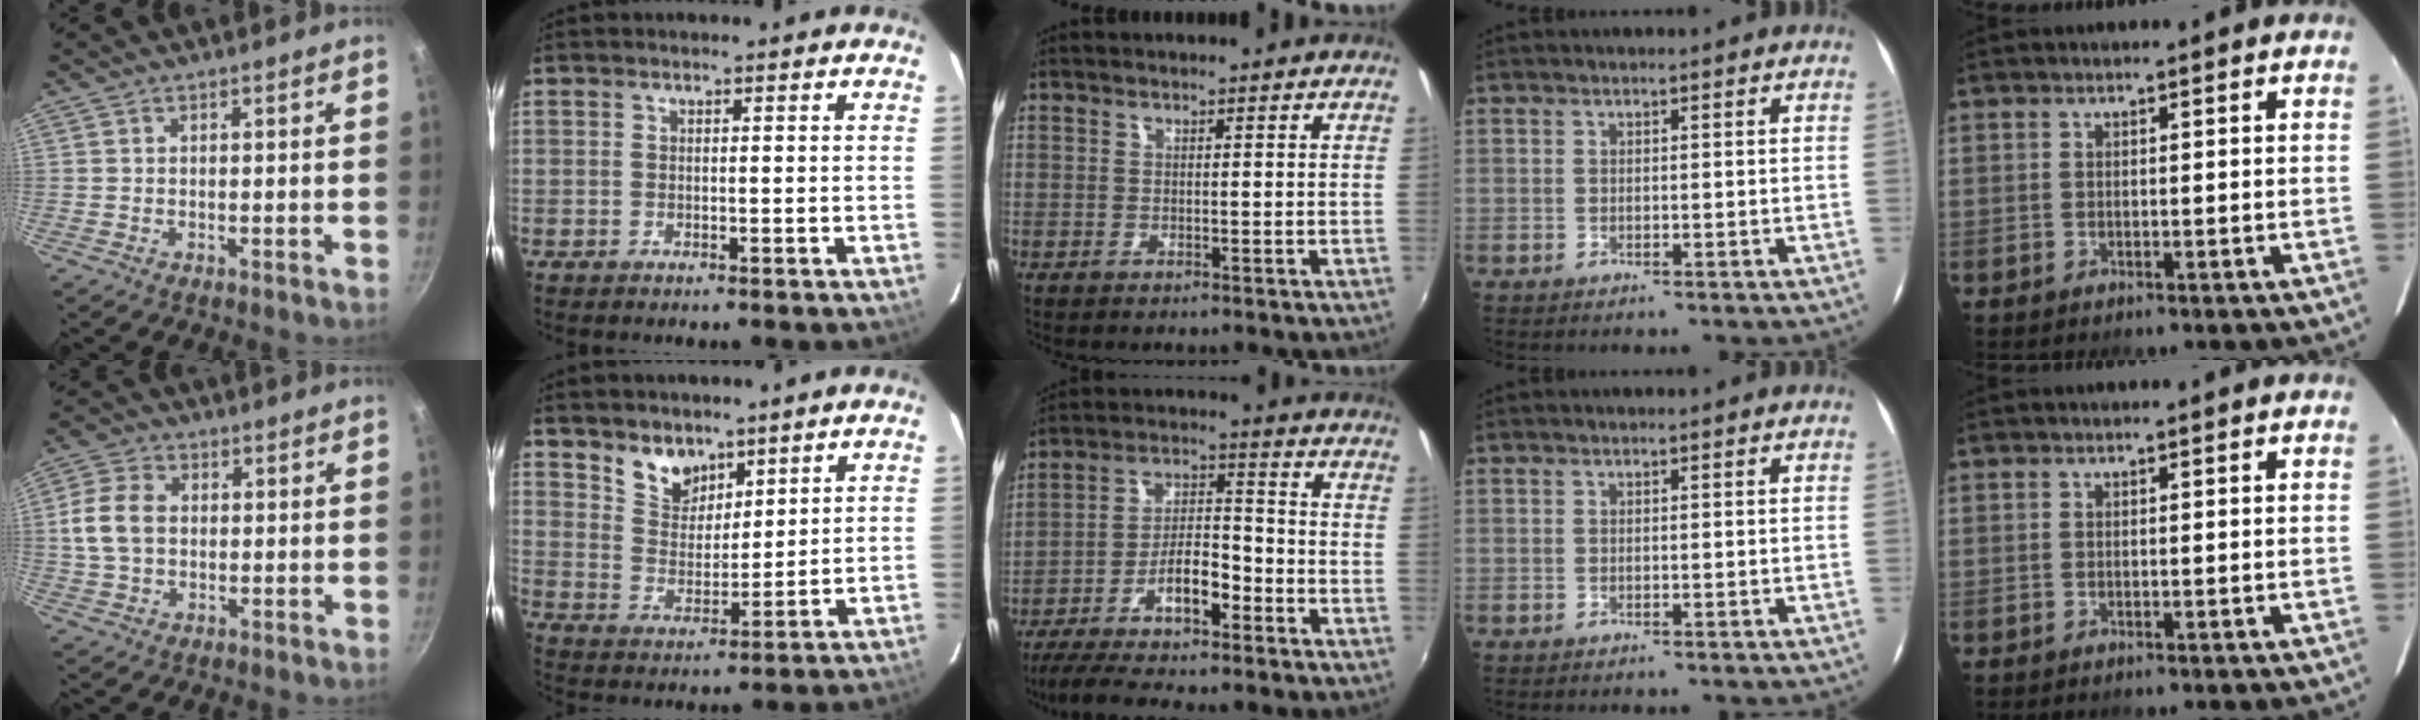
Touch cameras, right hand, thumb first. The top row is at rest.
{"thumb": {"total": 8.3, "force": [0.6, 6.1, 5.6], "torque": [-0.100, 0.011, 0.004]}, "index": {"total": 7.3, "force": [5.5, 4.2, 2.5], "torque": [-0.036, 0.006, 0.109]}, "middle": {"total": 12.5, "force": [-8.8, 3.4, 8.1], "torque": [-0.166, 0.014, -0.155]}}